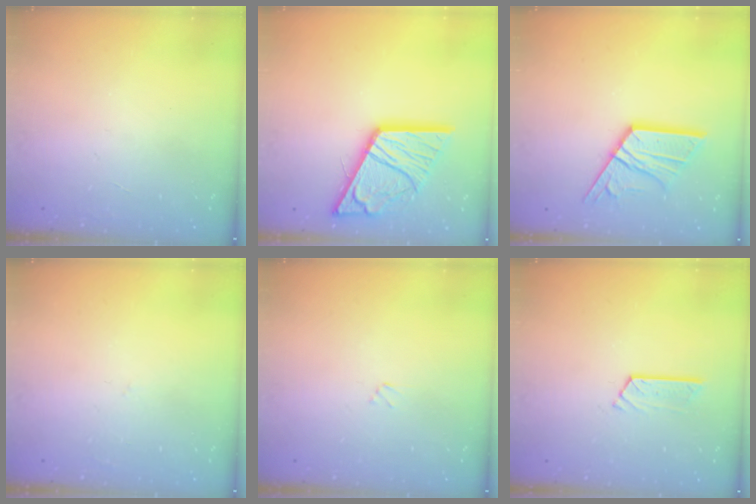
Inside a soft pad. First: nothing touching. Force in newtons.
{"total": 18.8, "press": 18.7, "slide": 1.8}
{"total": 15.4, "press": 15.3, "slide": 1.5}
{"total": 2.6, "press": 2.6, "slide": 0.2}
{"total": 1.2, "press": 1.2, "slide": 0.1}
{"total": 5.3, "press": 5.3, "slide": 0.4}